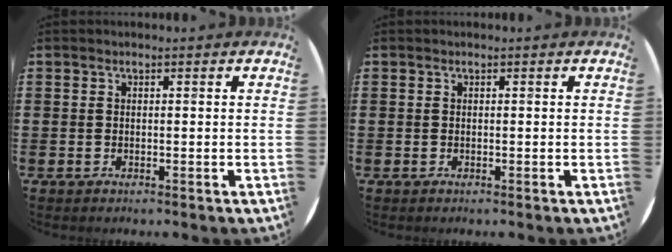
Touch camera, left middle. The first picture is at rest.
{"total": 0.0}